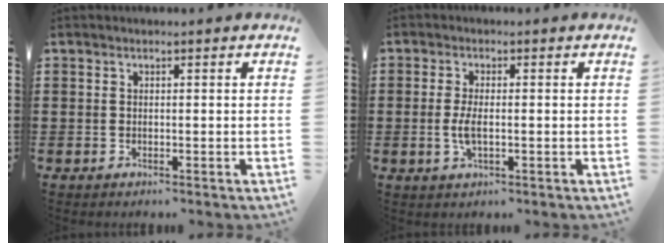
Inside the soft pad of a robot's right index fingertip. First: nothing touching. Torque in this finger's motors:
{"motor_torque": [0.81, 1.33, 0.03, 0.01]}